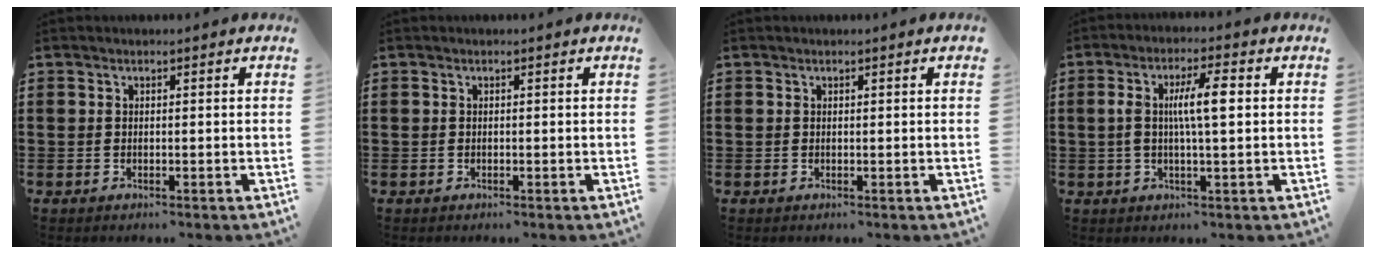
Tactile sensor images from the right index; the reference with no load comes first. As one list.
[{"total": 0.0}, {"total": 0.0}, {"total": 6.6, "force": [0.8, 1.5, 6.4], "torque": [-0.122, 0.005, 0.010]}]